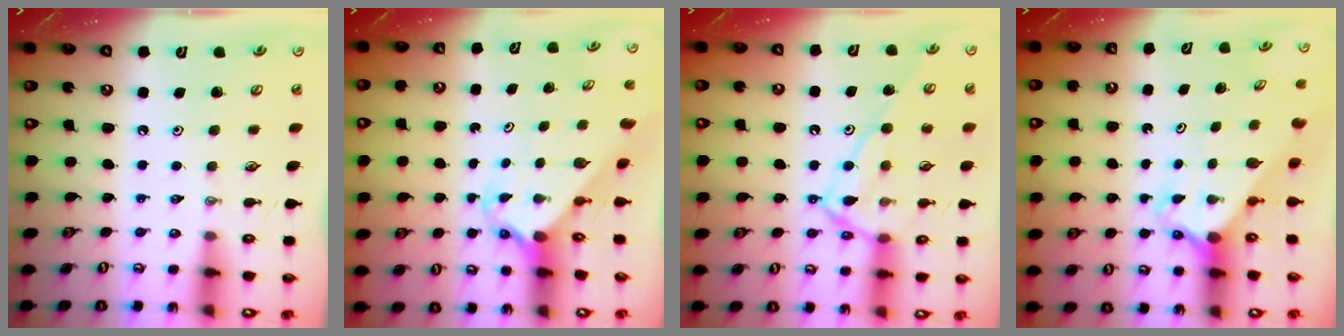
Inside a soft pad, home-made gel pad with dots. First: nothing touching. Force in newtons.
{"total": 2.3, "press": 2.3, "slide": 0.2}
{"total": 14.8, "press": 14.7, "slide": 1.3}
{"total": 2.5, "press": 2.5, "slide": 0.2}